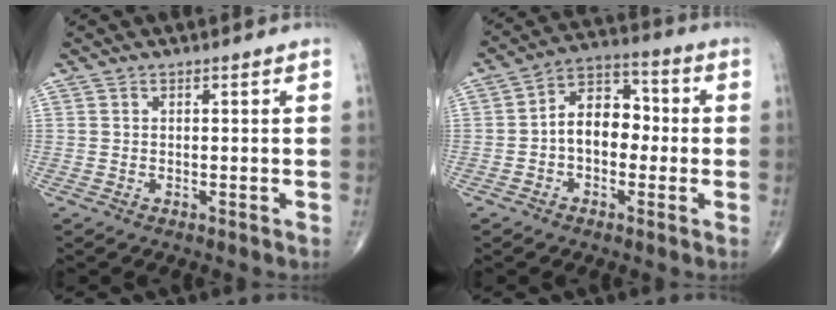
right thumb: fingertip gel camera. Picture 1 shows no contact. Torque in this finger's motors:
{"motor_torque": [-0.14, 0.46, 0.24, -0.04, 0.07]}